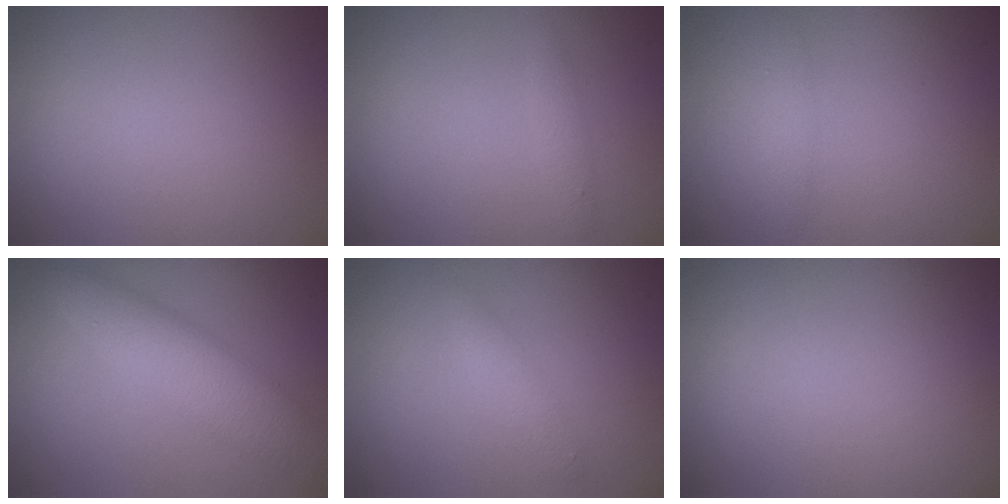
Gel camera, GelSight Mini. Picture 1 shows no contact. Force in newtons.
{"total": 1.0, "press": 1.0, "slide": 0.1}
{"total": 1.3, "press": 1.3, "slide": 0.0}
{"total": 4.9, "press": 4.9, "slide": 0.1}
{"total": 1.4, "press": 1.4, "slide": 0.0}
{"total": 0.0}